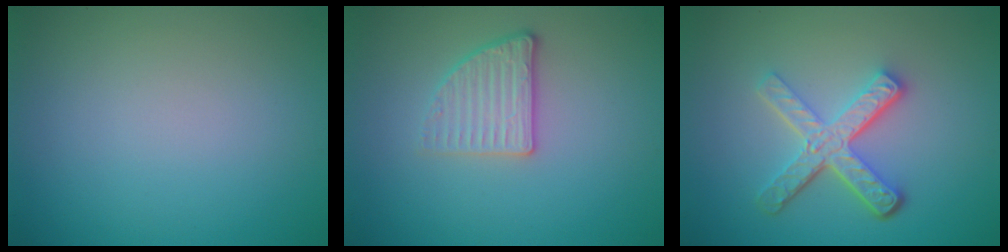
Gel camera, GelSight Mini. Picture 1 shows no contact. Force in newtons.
{"total": 2.7, "press": 2.4, "slide": 1.1}
{"total": 5.1, "press": 3.7, "slide": 3.5}